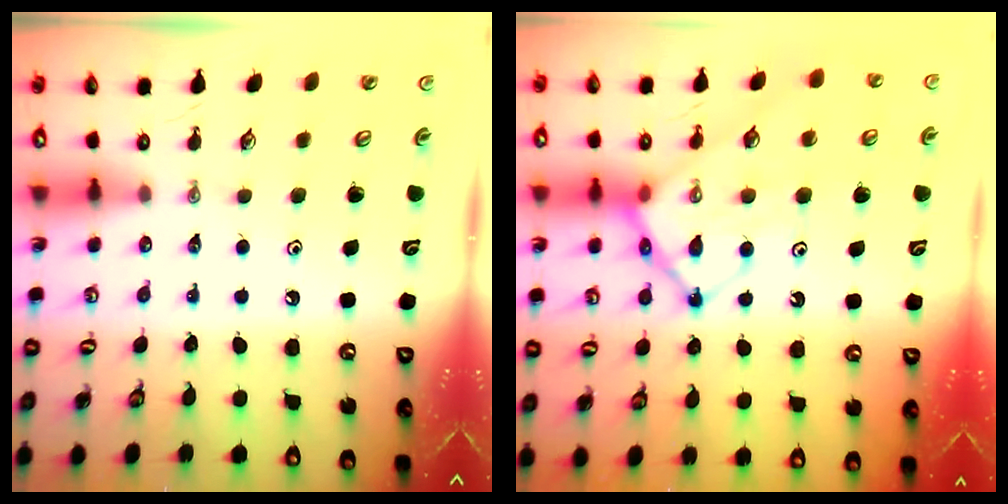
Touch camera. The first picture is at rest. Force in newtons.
{"total": 16.9, "press": 16.8, "slide": 1.5}